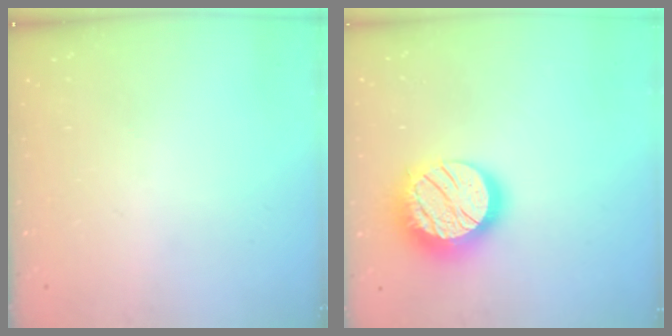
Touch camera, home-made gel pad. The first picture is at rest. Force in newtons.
{"total": 19.0, "press": 18.9, "slide": 0.9}